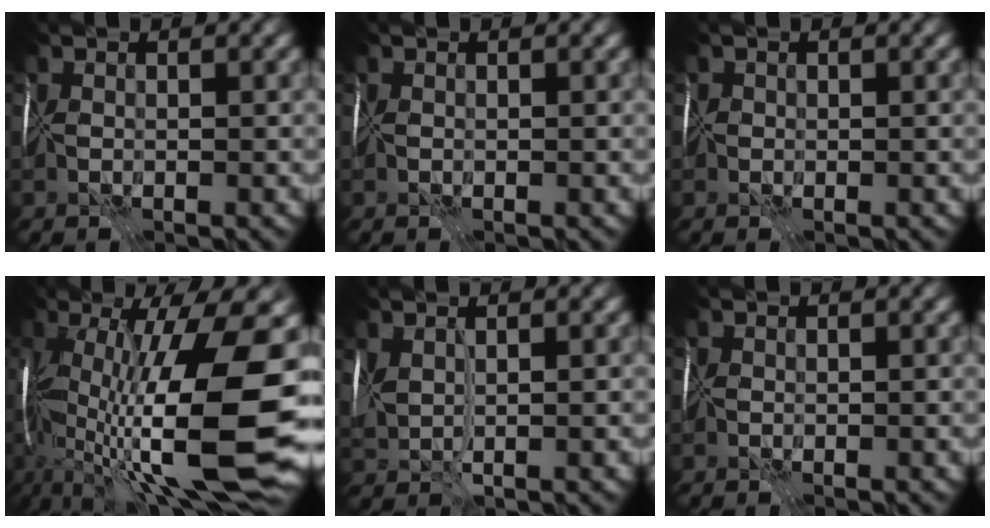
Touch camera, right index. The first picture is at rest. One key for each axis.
{"total": 0.0}
{"total": 0.6, "fx": 0.0, "fy": 0.6, "fz": -0.1, "tx": 0.008, "ty": 0.002, "tz": -0.006}
{"total": 17.1, "fx": -2.5, "fy": 5.2, "fz": 16.1, "tx": -0.286, "ty": 0.012, "tz": -0.050}
{"total": 2.9, "fx": 0.9, "fy": 1.4, "fz": 2.4, "tx": -0.058, "ty": 0.001, "tz": 0.022}
{"total": 0.0}